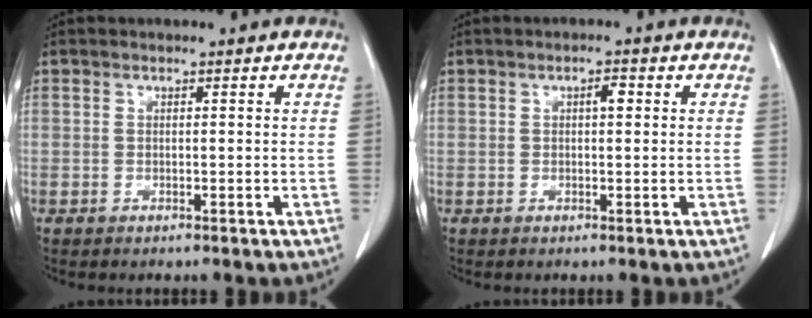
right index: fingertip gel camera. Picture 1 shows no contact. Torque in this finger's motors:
{"motor_torque": [0.19, -0.11, 0.07, 0.03]}